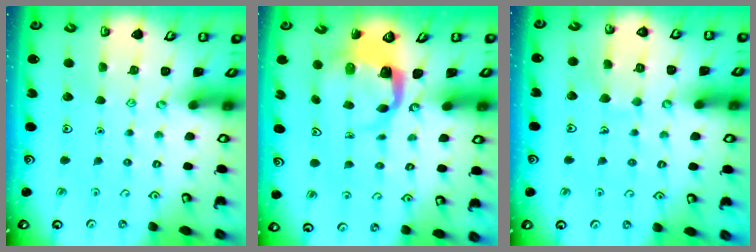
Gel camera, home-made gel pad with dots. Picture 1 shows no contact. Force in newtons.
{"total": 4.0, "press": 4.0, "slide": 0.4}
{"total": 5.9, "press": 5.9, "slide": 0.3}